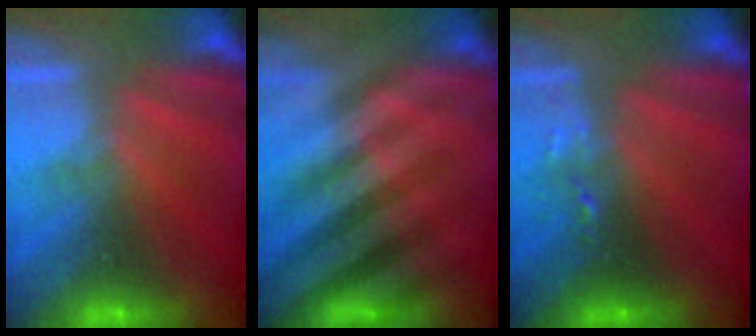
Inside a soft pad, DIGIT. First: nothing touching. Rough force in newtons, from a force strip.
{"total": 2.6}
{"total": 2.4}